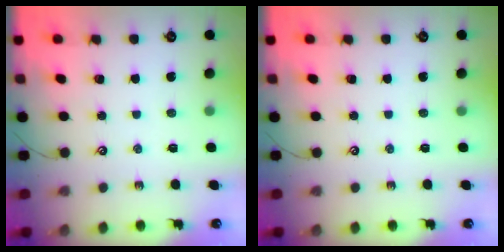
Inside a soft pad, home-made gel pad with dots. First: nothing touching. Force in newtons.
{"total": 0.0}